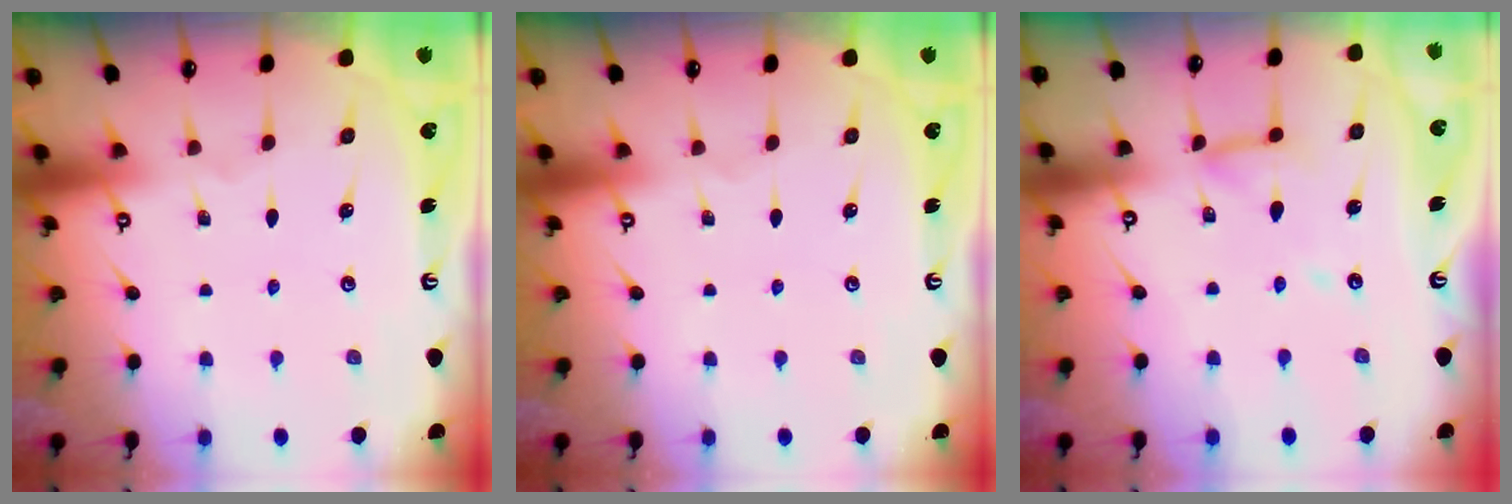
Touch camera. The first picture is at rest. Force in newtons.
{"total": 0.0}
{"total": 9.5, "press": 9.5, "slide": 0.8}